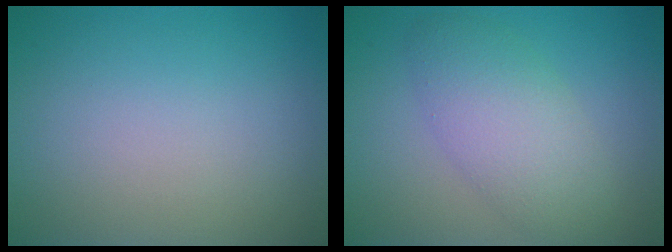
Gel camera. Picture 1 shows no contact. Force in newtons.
{"total": 4.9, "press": 4.9, "slide": 0.3}